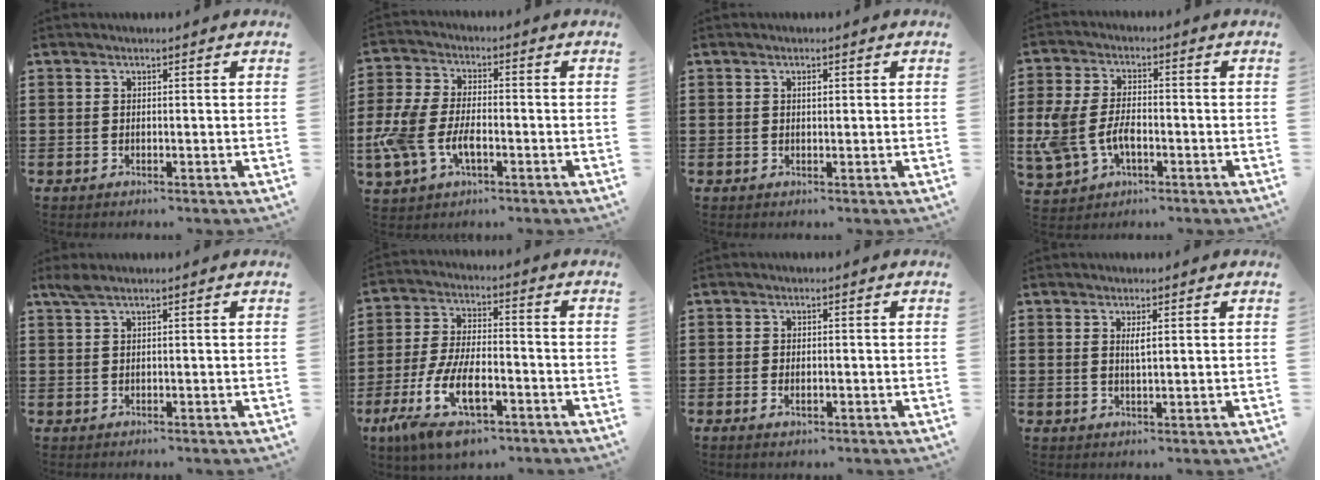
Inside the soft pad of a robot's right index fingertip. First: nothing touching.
{"total": 7.4, "force": [-2.6, 4.1, 5.6], "torque": [-0.154, -0.006, -0.059]}
{"total": 0.7, "force": [0.2, 0.3, 0.6], "torque": [-0.013, 0.000, 0.003]}
{"total": 7.1, "force": [-1.8, 4.4, 5.2], "torque": [-0.144, -0.004, -0.044]}
{"total": 1.0, "force": [0.4, 0.2, 0.9], "torque": [-0.019, -0.001, 0.007]}
{"total": 11.8, "force": [-6.4, 4.7, 8.8], "torque": [-0.198, 0.000, -0.123]}
{"total": 1.6, "force": [-0.6, 0.6, 1.4], "torque": [-0.027, -0.002, -0.011]}
{"total": 1.6, "force": [0.5, 0.2, 1.5], "torque": [-0.029, 0.001, 0.007]}